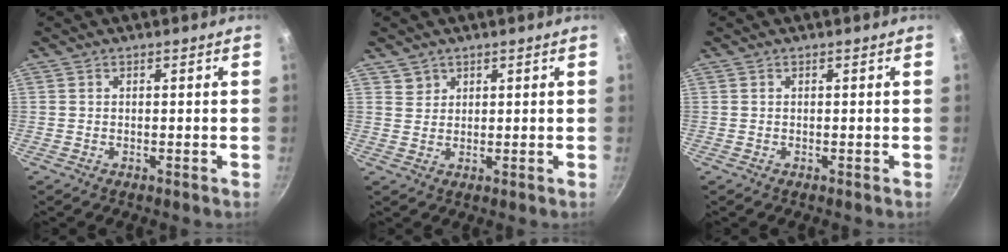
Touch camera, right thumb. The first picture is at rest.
{"total": 2.3, "force": [1.4, 1.8, 0.0], "torque": [0.019, 0.006, 0.025]}
{"total": 0.0}